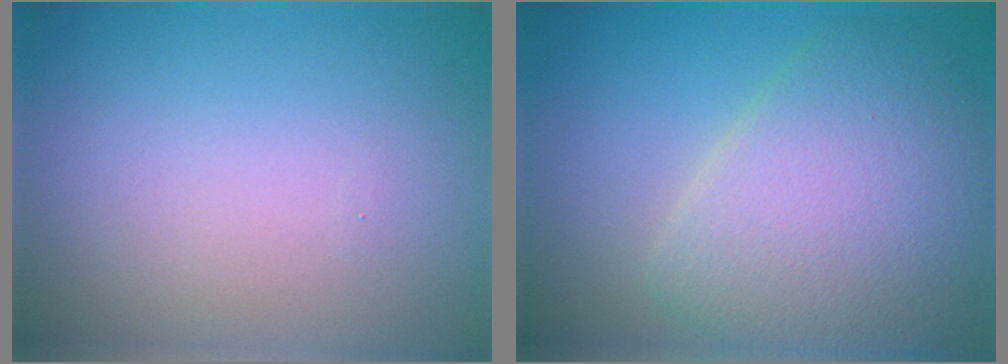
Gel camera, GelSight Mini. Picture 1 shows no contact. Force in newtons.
{"total": 7.7, "press": 7.7, "slide": 0.4}